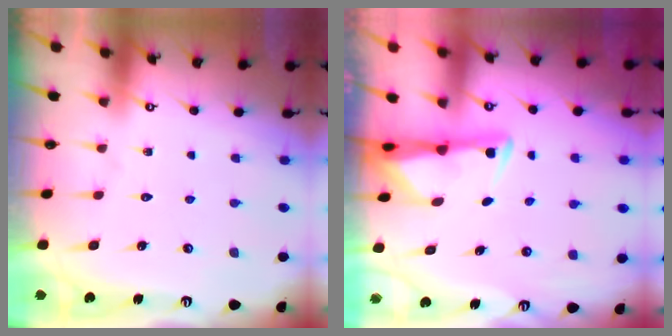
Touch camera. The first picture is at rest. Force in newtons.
{"total": 3.0, "press": 2.9, "slide": 0.5}